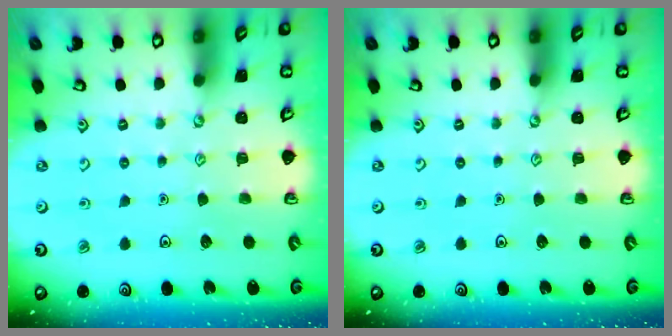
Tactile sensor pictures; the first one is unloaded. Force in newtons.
{"total": 0.0}